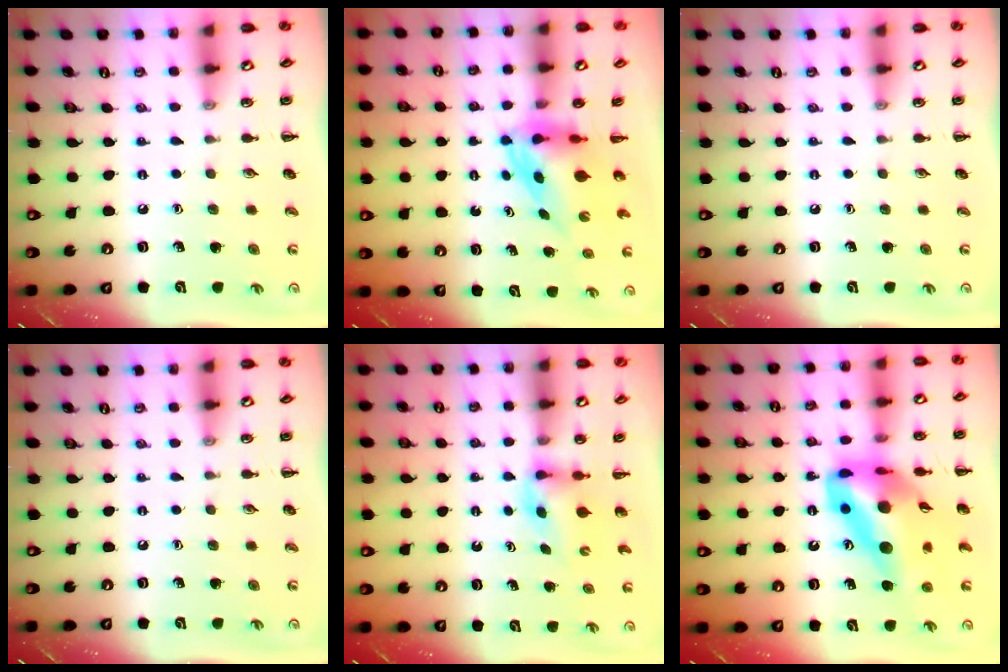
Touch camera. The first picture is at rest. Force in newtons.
{"total": 4.0, "press": 3.9, "slide": 1.0}
{"total": 0.0}
{"total": 0.0}
{"total": 2.9, "press": 2.7, "slide": 1.0}
{"total": 18.9, "press": 18.0, "slide": 5.8}